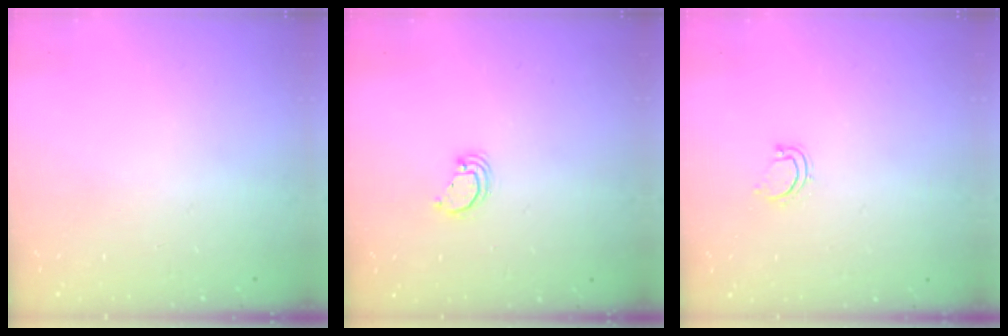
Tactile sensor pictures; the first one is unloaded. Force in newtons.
{"total": 3.2, "press": 3.1, "slide": 0.3}
{"total": 3.4, "press": 3.4, "slide": 0.3}